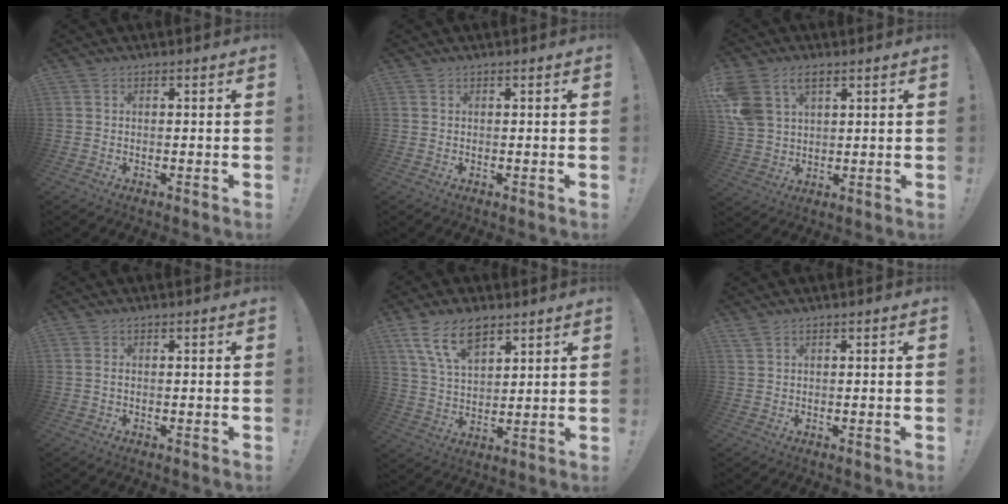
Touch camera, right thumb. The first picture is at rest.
{"total": 0.0}
{"total": 9.7, "force": [5.0, 6.5, 5.3], "torque": [-0.115, -0.015, 0.100]}
{"total": 0.7, "force": [0.0, 0.2, 0.7], "torque": [-0.014, 0.002, -0.001]}
{"total": 11.9, "force": [7.6, 6.0, 6.9], "torque": [-0.131, -0.027, 0.145]}
{"total": 1.3, "force": [1.0, 0.2, 0.9], "torque": [-0.020, 0.000, 0.019]}